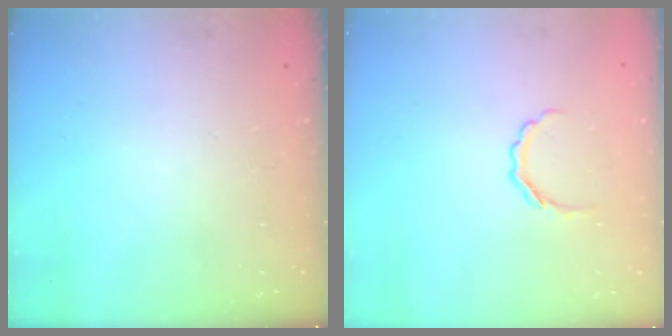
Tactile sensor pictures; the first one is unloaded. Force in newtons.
{"total": 3.8, "press": 3.7, "slide": 0.7}